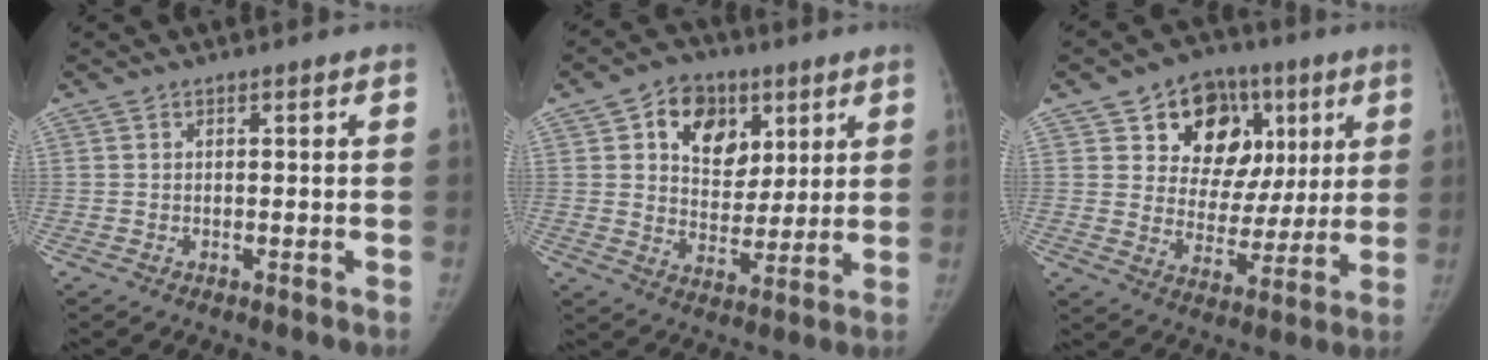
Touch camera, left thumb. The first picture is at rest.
{"total": 13.1, "force": [5.5, 9.6, 6.9], "torque": [-0.058, -0.020, 0.090]}
{"total": 17.5, "force": [7.2, 13.2, 9.0], "torque": [-0.073, -0.004, 0.114]}